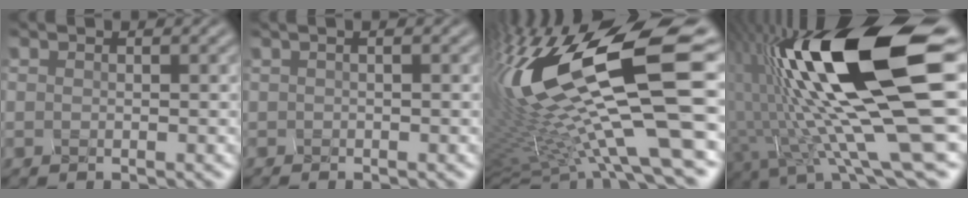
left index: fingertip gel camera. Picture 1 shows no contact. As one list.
[{"total": 0.5, "force": [-0.1, 0.0, 0.5], "torque": [0.005, 0.000, 0.003]}, {"total": 15.4, "force": [0.8, 3.1, 15.1], "torque": [-0.319, -0.011, 0.048]}, {"total": 14.9, "force": [2.9, 2.5, 14.3], "torque": [-0.252, -0.001, 0.073]}]